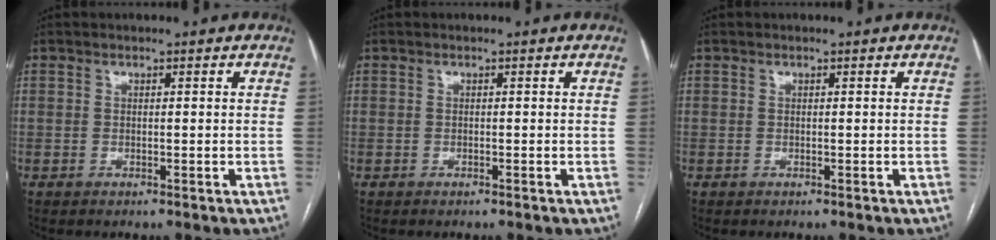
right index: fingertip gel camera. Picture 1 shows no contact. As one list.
[{"total": 0.0}, {"total": 0.0}]